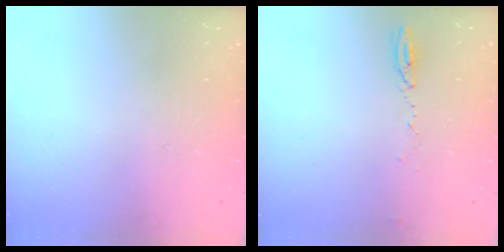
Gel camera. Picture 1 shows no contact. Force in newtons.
{"total": 3.7, "press": 3.6, "slide": 1.1}